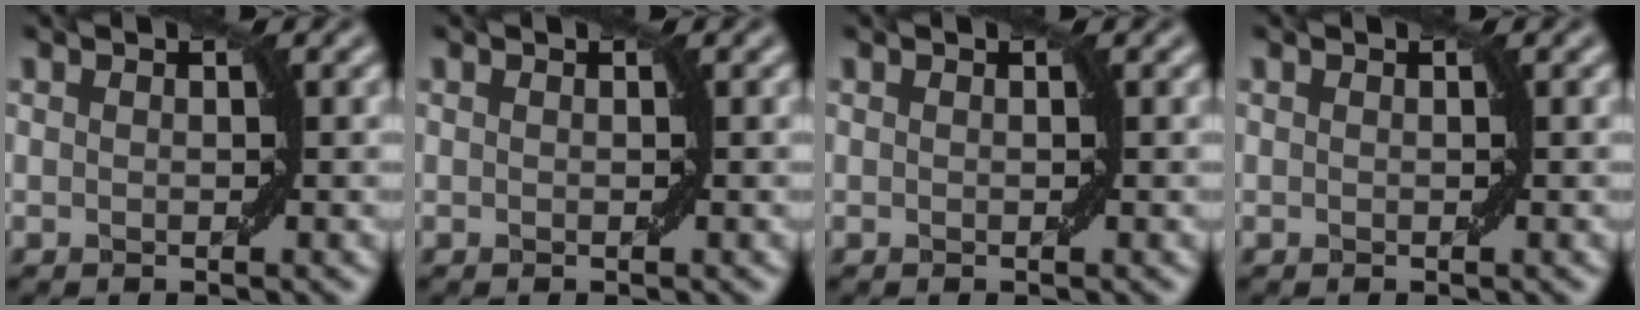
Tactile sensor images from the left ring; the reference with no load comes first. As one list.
[{"total": 0.0}, {"total": 0.0}, {"total": 0.0}]